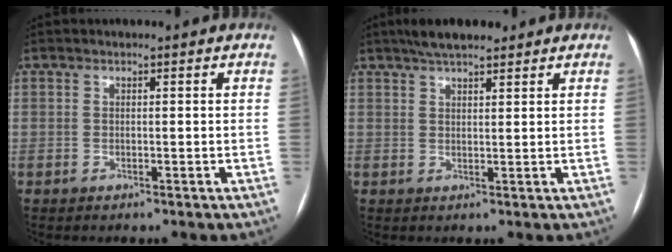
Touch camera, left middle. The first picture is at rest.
{"total": 6.1, "force": [4.9, 1.5, 3.5], "torque": [-0.056, 0.023, 0.080]}